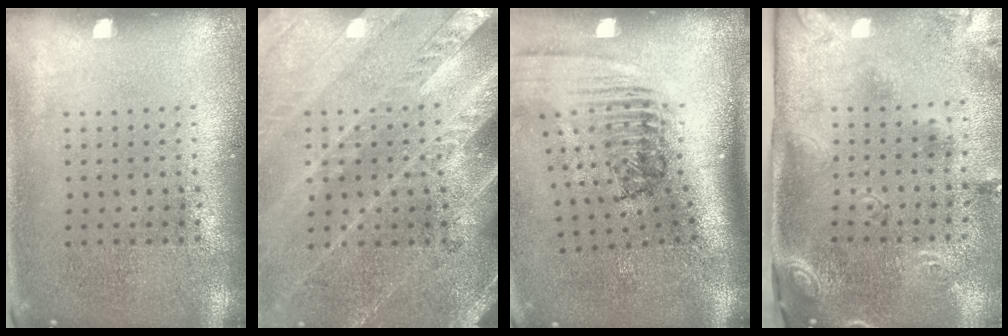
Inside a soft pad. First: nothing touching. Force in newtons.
{"total": 2.9, "press": 2.6, "slide": 1.1}
{"total": 2.6, "press": 1.8, "slide": 1.9}
{"total": 2.9, "press": 1.8, "slide": 2.3}